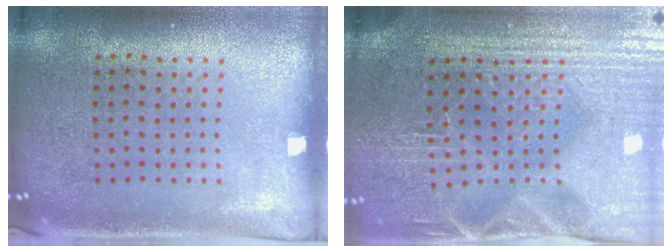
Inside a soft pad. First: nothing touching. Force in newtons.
{"total": 4.3, "press": 4.0, "slide": 1.5}